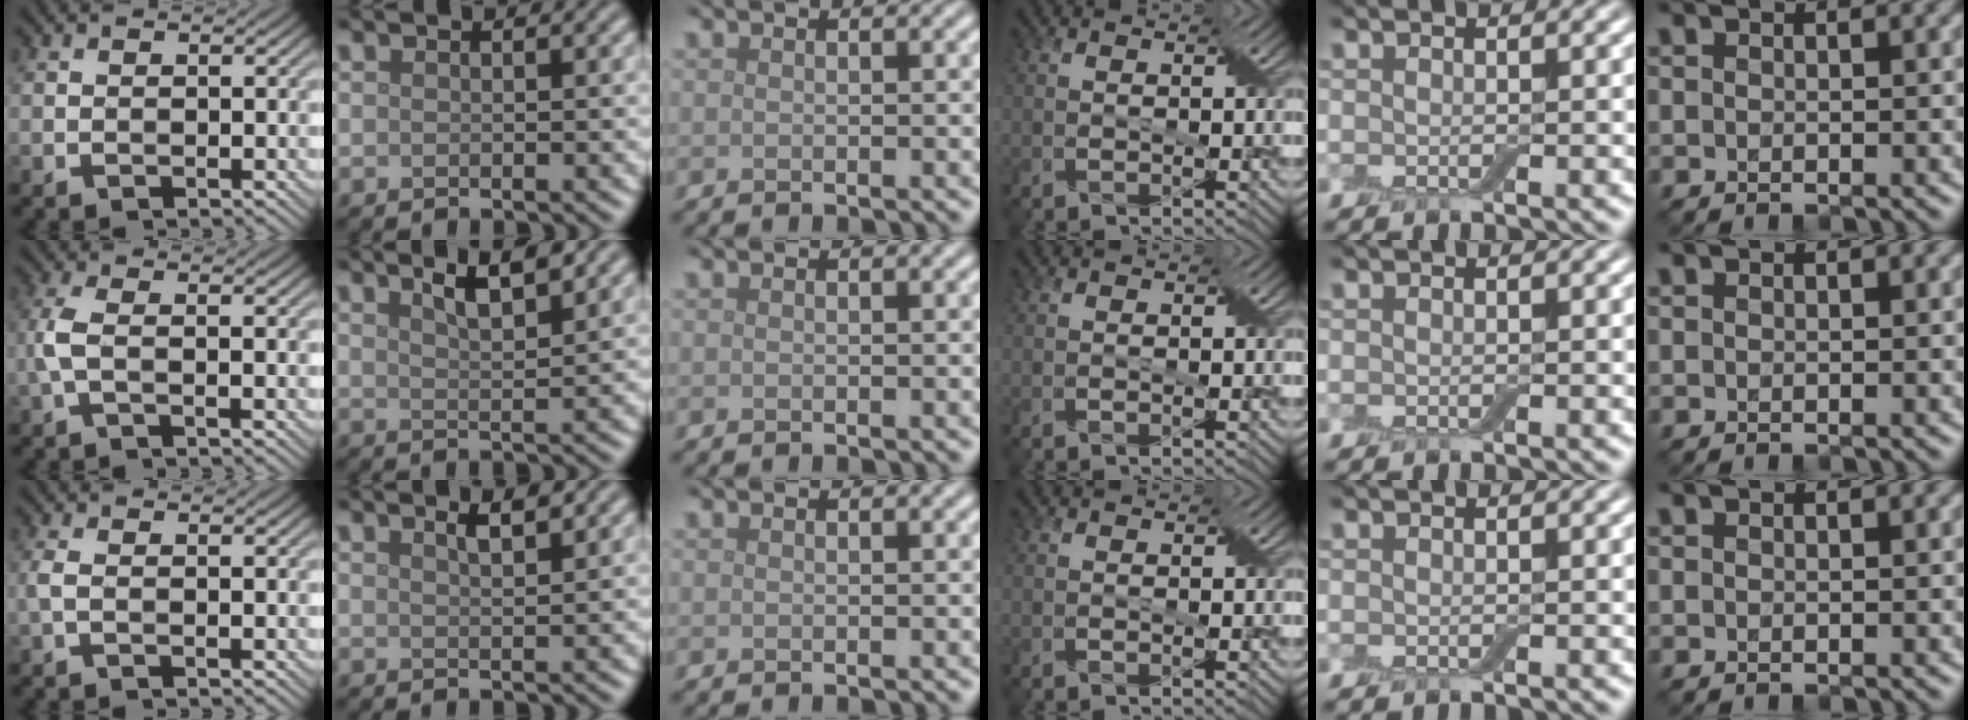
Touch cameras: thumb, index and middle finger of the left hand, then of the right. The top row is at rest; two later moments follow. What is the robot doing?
{"motion": "insert", "object": "box of matches"}